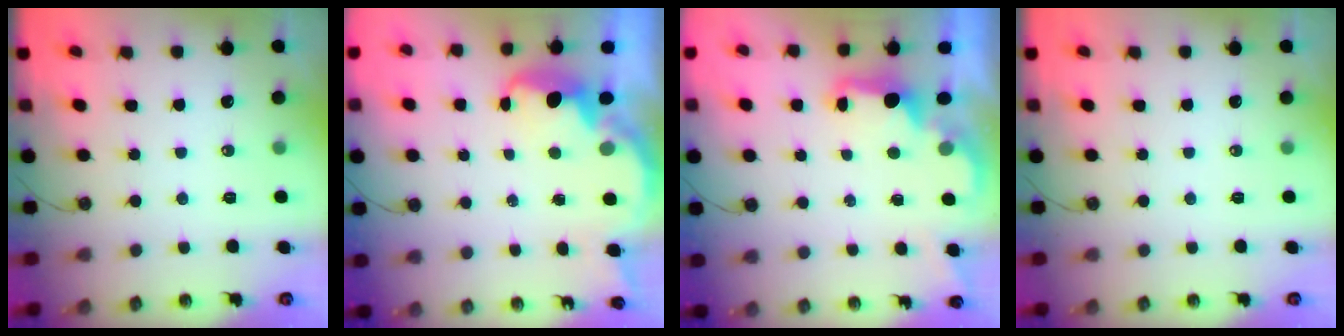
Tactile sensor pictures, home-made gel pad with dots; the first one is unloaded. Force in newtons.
{"total": 3.8, "press": 3.7, "slide": 0.7}
{"total": 2.4, "press": 2.2, "slide": 0.7}
{"total": 0.0}